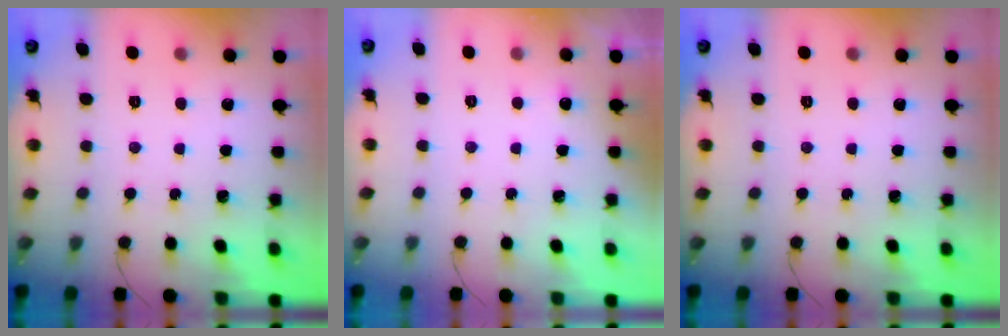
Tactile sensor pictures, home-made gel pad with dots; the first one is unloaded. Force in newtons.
{"total": 2.8, "press": 2.5, "slide": 1.2}
{"total": 0.0}